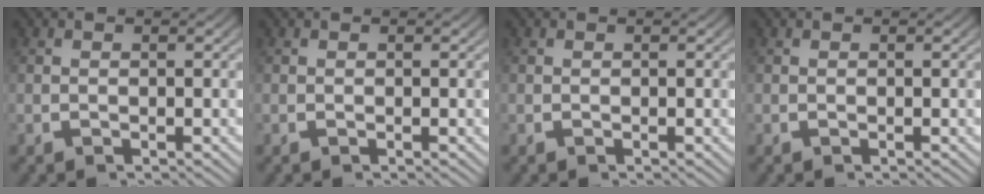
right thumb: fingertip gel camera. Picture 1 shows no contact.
{"total": 0.0}
{"total": 0.0}
{"total": 0.0}